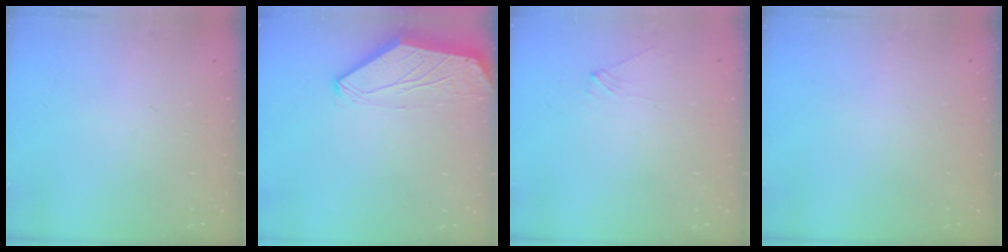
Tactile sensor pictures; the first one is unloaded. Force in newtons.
{"total": 0.0}
{"total": 1.7, "press": 1.6, "slide": 0.5}
{"total": 0.0}